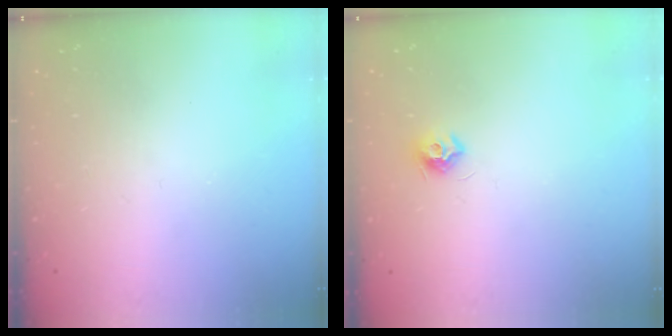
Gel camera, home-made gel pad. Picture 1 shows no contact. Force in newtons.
{"total": 7.0, "press": 6.9, "slide": 0.4}